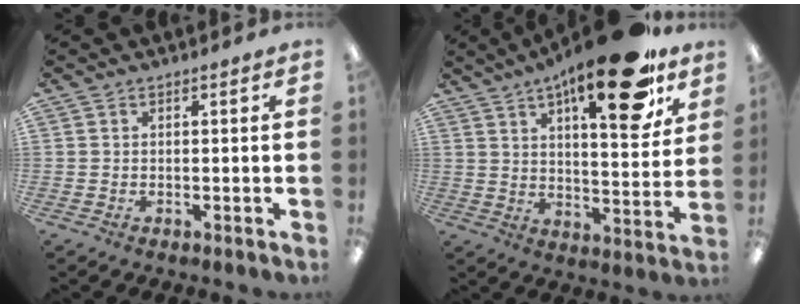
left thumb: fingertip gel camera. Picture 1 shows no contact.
{"total": 22.1, "force": [13.6, 7.3, 15.9], "torque": [-0.221, -0.073, 0.211]}